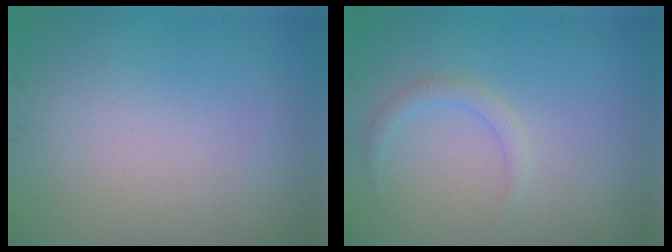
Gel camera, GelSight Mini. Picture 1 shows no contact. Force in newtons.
{"total": 1.3, "press": 1.3, "slide": 0.1}